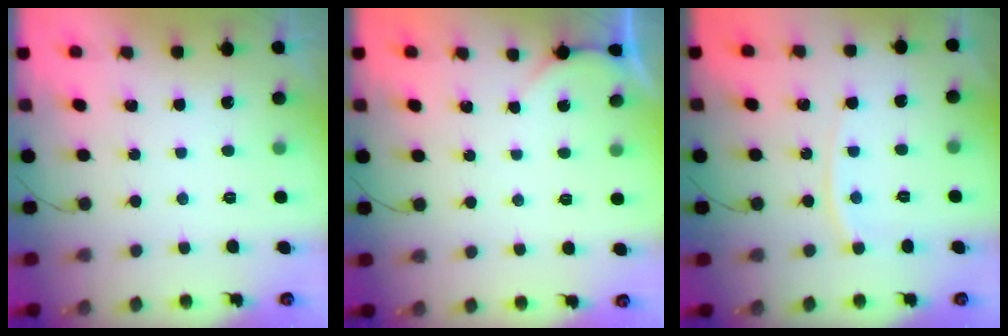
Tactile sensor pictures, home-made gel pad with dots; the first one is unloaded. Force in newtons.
{"total": 0.0}
{"total": 4.6, "press": 4.5, "slide": 0.7}